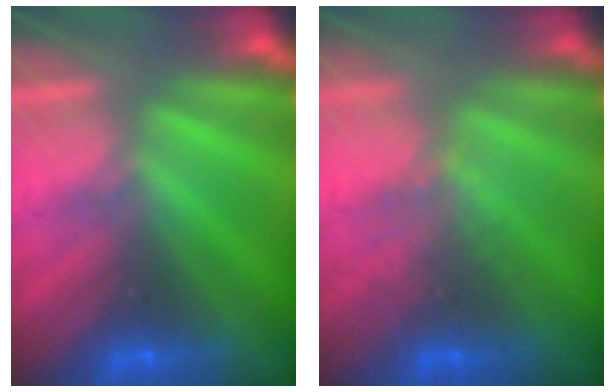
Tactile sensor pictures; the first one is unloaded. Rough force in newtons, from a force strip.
{"total": 2.5}